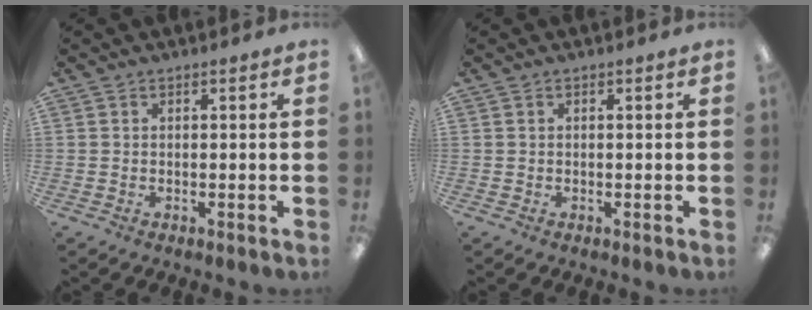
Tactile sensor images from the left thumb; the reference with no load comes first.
{"total": 0.0}